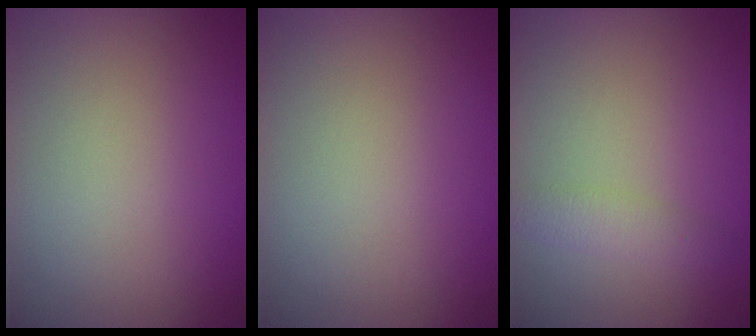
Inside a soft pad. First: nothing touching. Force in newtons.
{"total": 0.0}
{"total": 1.7, "press": 1.7, "slide": 0.1}